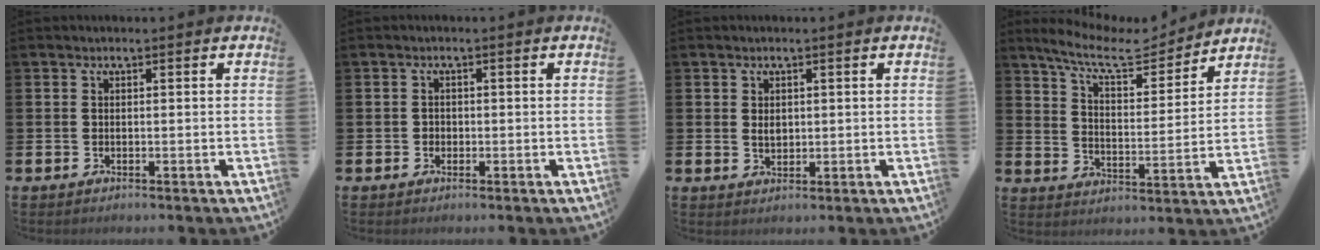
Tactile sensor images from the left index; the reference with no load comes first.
{"total": 0.9, "force": [-0.2, 0.9, 0.2], "torque": [-0.004, 0.006, -0.007]}
{"total": 1.6, "force": [0.7, 1.1, 0.9], "torque": [-0.002, -0.002, 0.008]}
{"total": 9.5, "force": [8.3, 2.5, 3.8], "torque": [-0.096, -0.049, 0.141]}